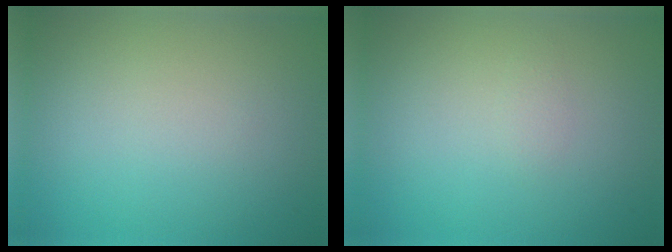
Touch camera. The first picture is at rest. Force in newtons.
{"total": 0.7, "press": 0.7, "slide": 0.0}